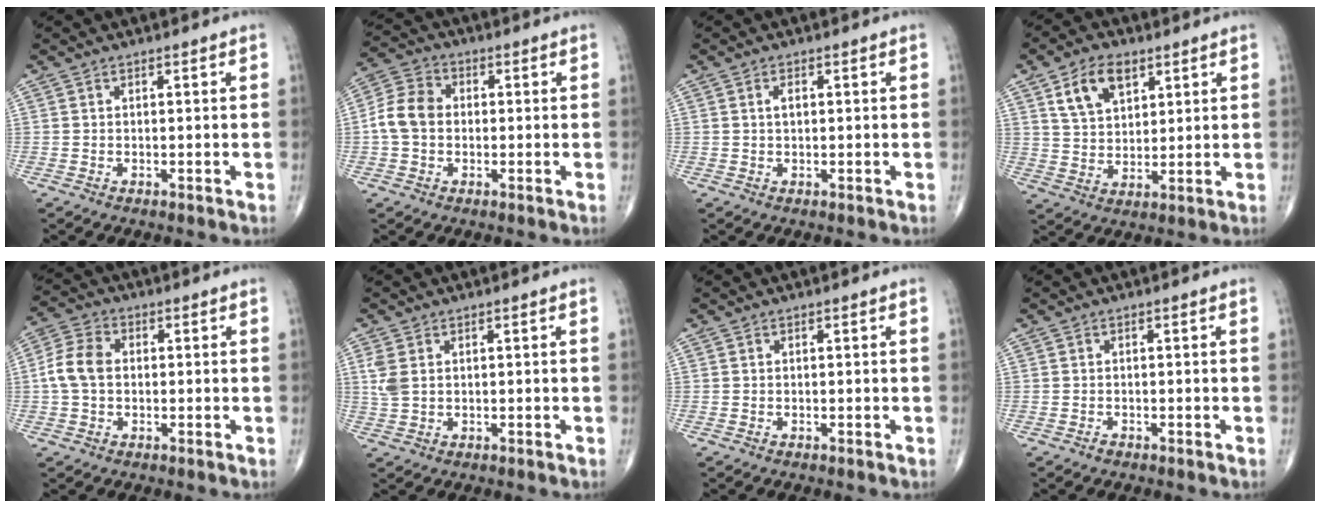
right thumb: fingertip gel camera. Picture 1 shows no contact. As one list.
[{"total": 7.6, "force": [-0.3, 5.9, 4.7], "torque": [-0.086, 0.024, -0.016]}, {"total": 1.7, "force": [0.4, 0.9, 1.4], "torque": [-0.024, 0.002, 0.005]}, {"total": 9.4, "force": [4.7, 5.8, 5.8], "torque": [-0.082, -0.017, 0.088]}, {"total": 6.9, "force": [0.0, 5.0, 4.8], "torque": [-0.099, 0.018, -0.007]}, {"total": 3.6, "force": [1.0, 2.4, 2.6], "torque": [-0.067, 0.003, 0.024]}, {"total": 0.0}, {"total": 0.5, "force": [-0.4, 0.3, 0.1], "torque": [-0.001, 0.000, -0.010]}]